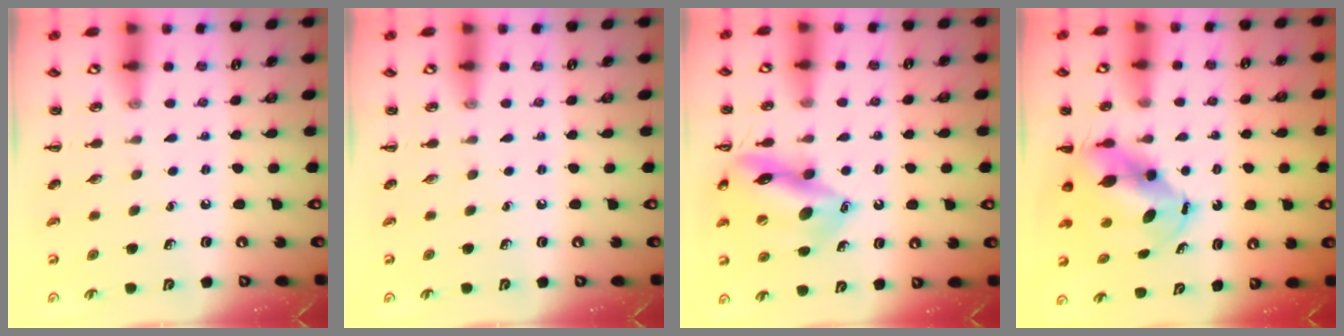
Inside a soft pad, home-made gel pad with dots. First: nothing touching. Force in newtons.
{"total": 0.0}
{"total": 16.5, "press": 16.5, "slide": 1.5}
{"total": 6.8, "press": 6.6, "slide": 1.5}